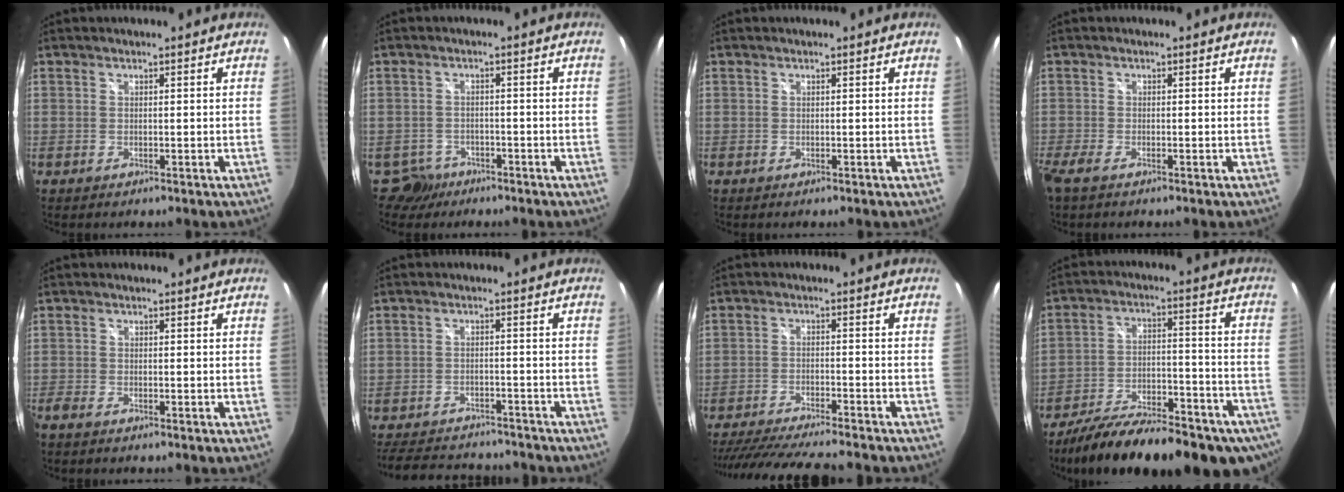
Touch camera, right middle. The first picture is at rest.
{"total": 4.0, "force": [-2.6, 3.0, 0.0], "torque": [-0.012, 0.006, -0.044]}
{"total": 0.0}
{"total": 2.4, "force": [-1.7, 0.6, 1.6], "torque": [-0.039, -0.009, -0.036]}
{"total": 1.6, "force": [-1.4, 0.4, 0.6], "torque": [-0.017, -0.005, -0.028]}
{"total": 14.2, "force": [-12.3, 5.1, 5.0], "torque": [-0.120, 0.015, -0.174]}
{"total": 17.0, "force": [-14.9, 1.9, 8.0], "torque": [-0.163, -0.022, -0.235]}
{"total": 26.4, "force": [-19.8, 8.7, 15.1], "torque": [-0.255, -0.042, -0.273]}